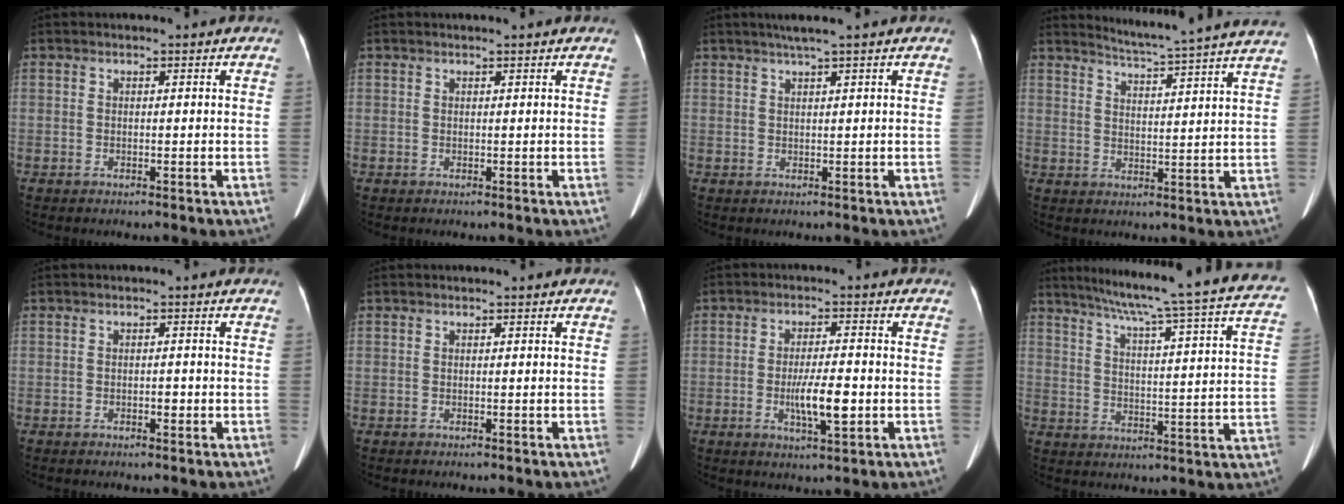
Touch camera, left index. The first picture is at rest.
{"total": 0.9, "force": [0.8, -0.1, 0.4], "torque": [-0.006, 0.007, 0.013]}
{"total": 2.7, "force": [2.0, -0.7, 1.7], "torque": [-0.032, 0.005, 0.039]}
{"total": 15.7, "force": [14.6, -1.8, 5.6], "torque": [-0.097, -0.051, 0.180]}
{"total": 1.1, "force": [-0.5, 0.5, 0.9], "torque": [-0.012, 0.001, -0.008]}
{"total": 0.0}
{"total": 6.2, "force": [-1.4, 1.0, 6.0], "torque": [-0.110, -0.009, -0.022]}
{"total": 26.7, "force": [22.7, 0.4, 14.1], "torque": [-0.213, -0.043, 0.278]}